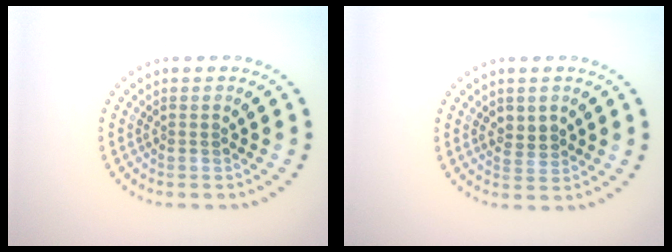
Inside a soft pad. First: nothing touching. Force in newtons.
{"total": 1.8, "press": 1.7, "slide": 0.5}